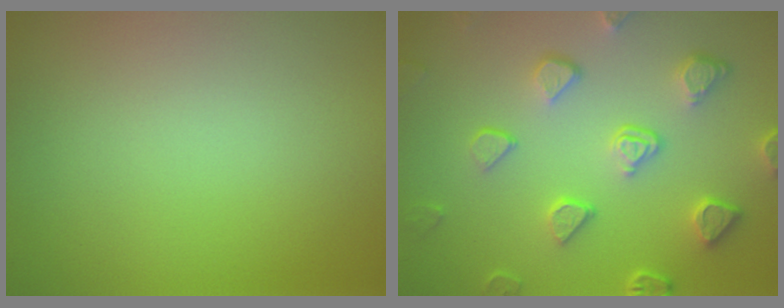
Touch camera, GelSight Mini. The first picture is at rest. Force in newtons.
{"total": 5.4, "press": 4.1, "slide": 3.4}